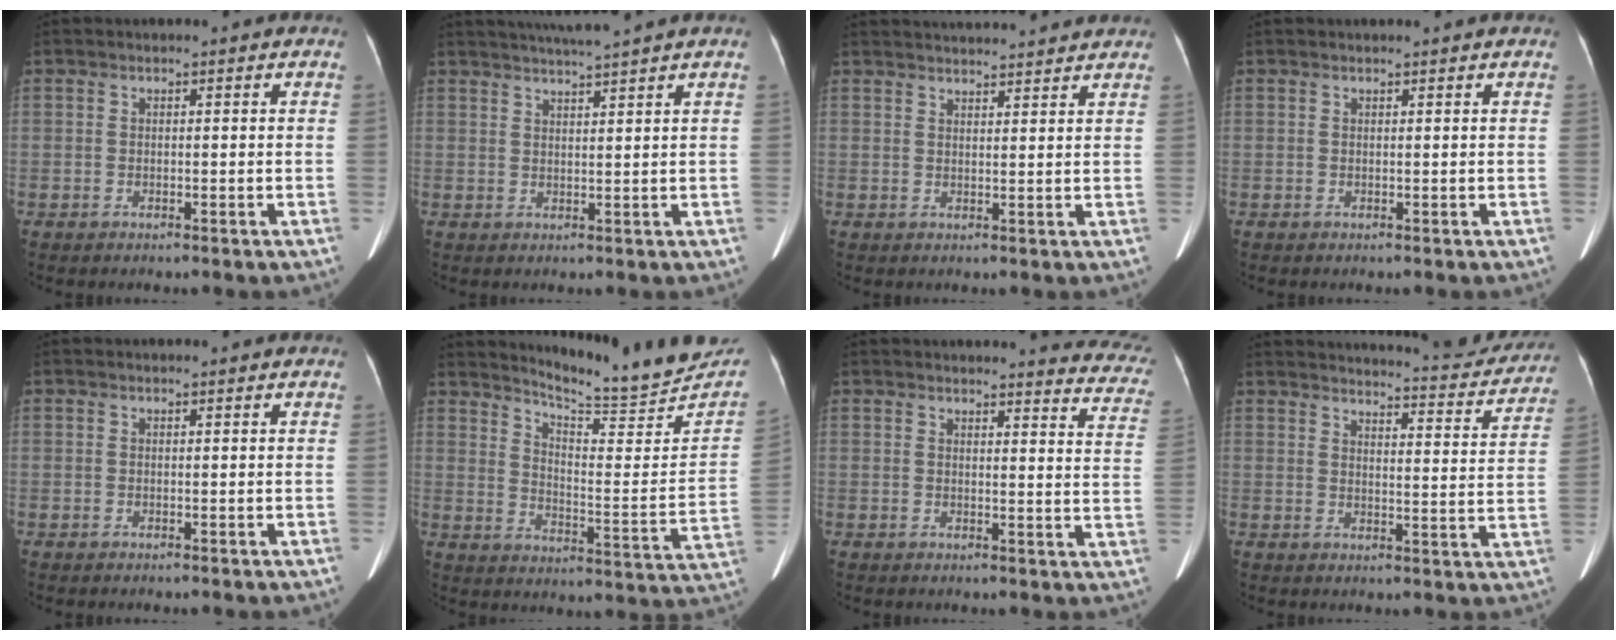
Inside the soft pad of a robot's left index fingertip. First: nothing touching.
{"total": 5.8, "force": [5.1, -1.5, 2.4], "torque": [-0.038, 0.009, 0.080]}
{"total": 10.9, "force": [10.5, 1.0, 3.1], "torque": [-0.042, 0.028, 0.133]}
{"total": 0.8, "force": [0.8, 0.0, 0.1], "torque": [-0.007, 0.006, 0.011]}
{"total": 0.0}
{"total": 18.3, "force": [17.6, -0.2, 4.9], "torque": [-0.082, -0.099, 0.234]}
{"total": 13.4, "force": [13.1, 1.7, 2.3], "torque": [0.015, -0.086, 0.105]}
{"total": 19.8, "force": [19.0, 2.9, 4.7], "torque": [-0.052, -0.047, 0.219]}